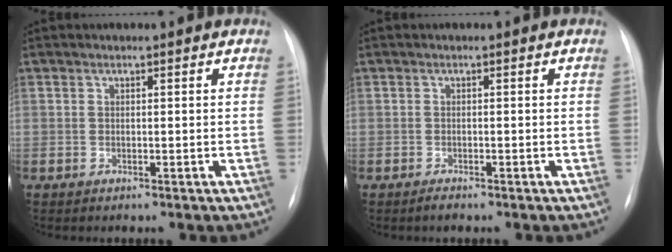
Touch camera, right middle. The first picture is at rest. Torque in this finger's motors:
{"motor_torque": [-0.05, 0.01, -0.03, 0.00]}